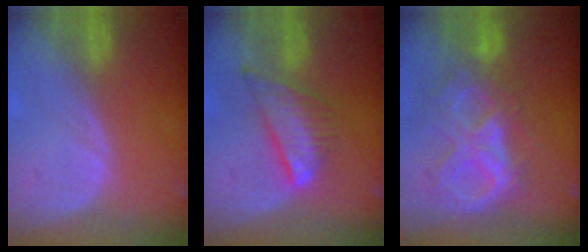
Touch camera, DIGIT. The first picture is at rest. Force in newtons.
{"total": 7.4, "press": 6.5, "slide": 3.6}
{"total": 10.2, "press": 8.7, "slide": 5.3}